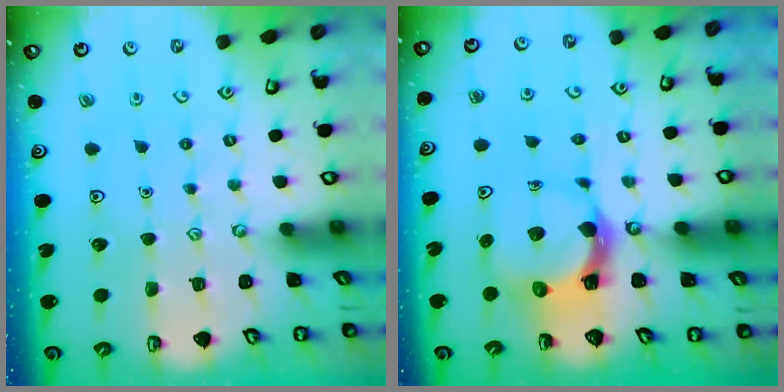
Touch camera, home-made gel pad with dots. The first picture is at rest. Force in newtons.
{"total": 5.1, "press": 5.0, "slide": 0.7}